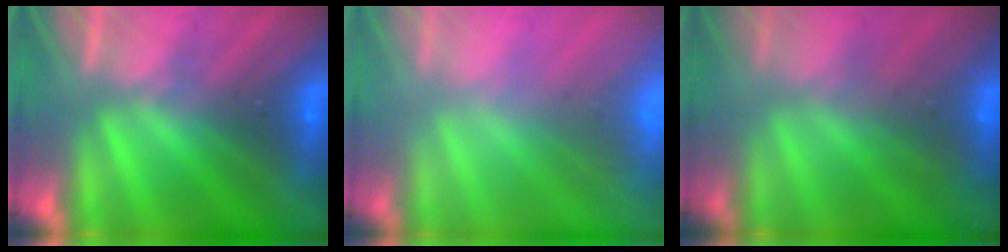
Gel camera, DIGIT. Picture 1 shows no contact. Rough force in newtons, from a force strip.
{"total": 6.1}
{"total": 9.4}